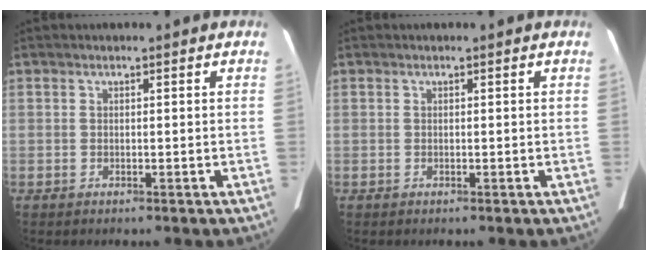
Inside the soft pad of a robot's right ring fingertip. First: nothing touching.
{"total": 0.0}